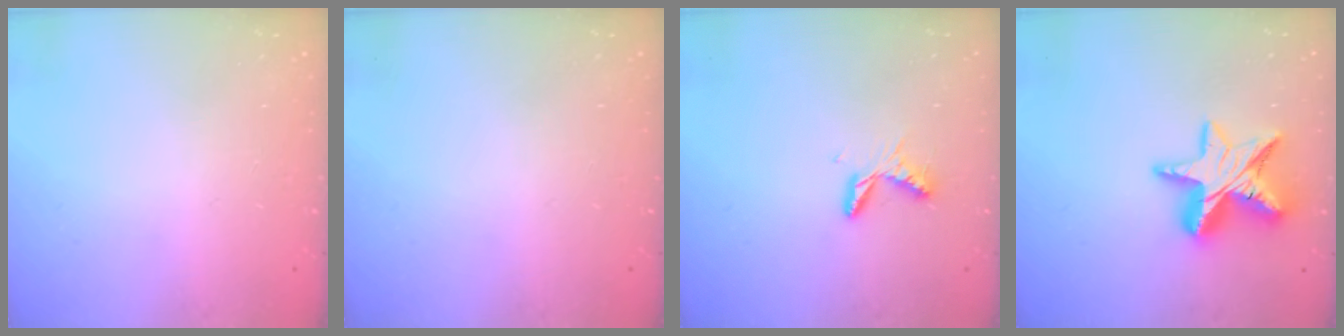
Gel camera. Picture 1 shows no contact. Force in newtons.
{"total": 0.0}
{"total": 5.6, "press": 5.6, "slide": 0.5}
{"total": 14.1, "press": 14.1, "slide": 1.4}